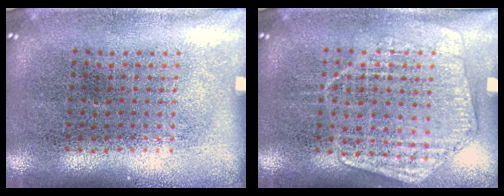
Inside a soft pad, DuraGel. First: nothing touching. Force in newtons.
{"total": 1.4, "press": 1.4, "slide": 0.3}